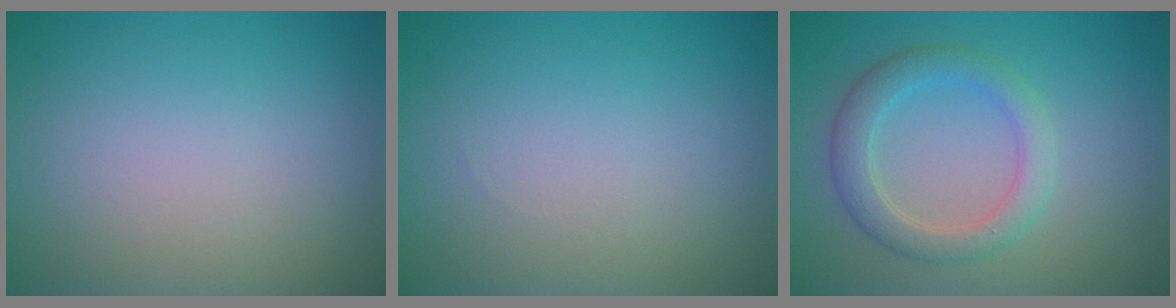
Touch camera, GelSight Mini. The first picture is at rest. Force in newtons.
{"total": 0.0}
{"total": 3.3, "press": 3.3, "slide": 0.0}